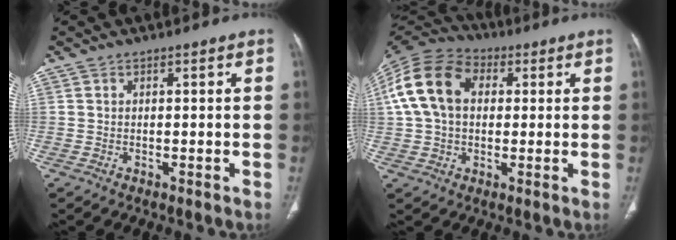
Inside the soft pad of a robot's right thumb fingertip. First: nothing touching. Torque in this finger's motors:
{"motor_torque": [0.27, 0.34, 0.91, -0.59, 0.44]}